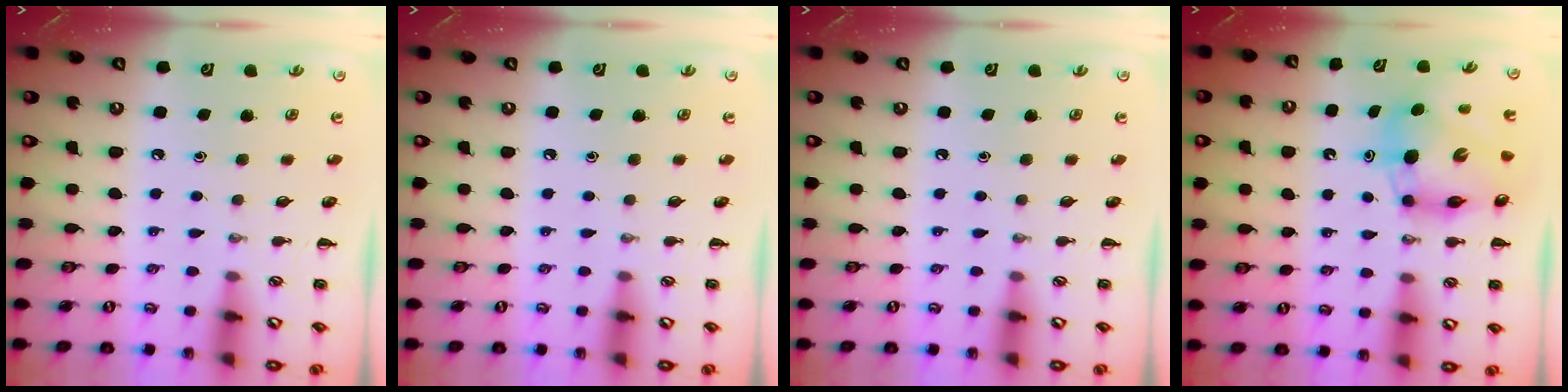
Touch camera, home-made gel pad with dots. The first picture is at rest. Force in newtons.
{"total": 0.0}
{"total": 0.0}
{"total": 8.6, "press": 8.2, "slide": 2.4}